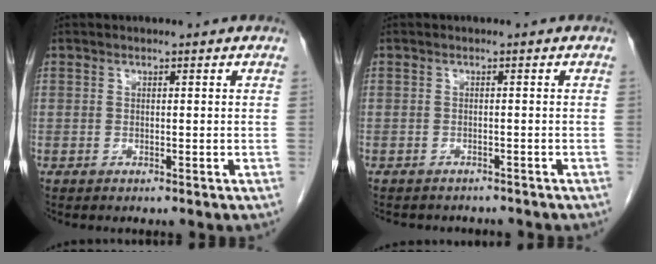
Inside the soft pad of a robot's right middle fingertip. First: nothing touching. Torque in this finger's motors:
{"motor_torque": [-0.12, -0.18, 0.06, 0.00]}